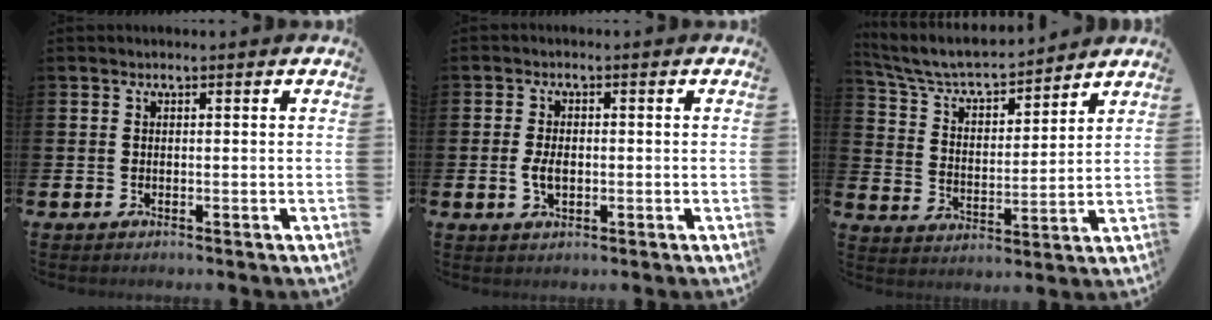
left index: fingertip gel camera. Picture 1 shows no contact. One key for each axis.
{"total": 2.9, "fx": -0.3, "fy": 1.7, "fz": 2.3, "tx": -0.037, "ty": 0.002, "tz": -0.008}
{"total": 6.8, "fx": 6.3, "fy": 1.3, "fz": 2.1, "tx": -0.069, "ty": -0.050, "tz": 0.105}